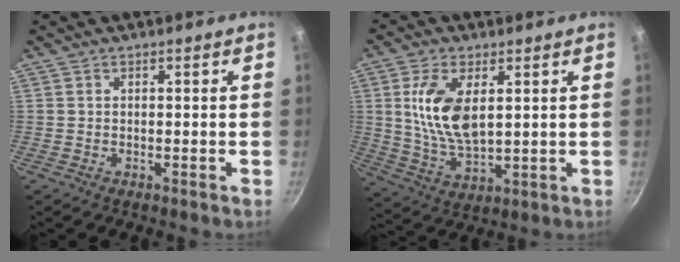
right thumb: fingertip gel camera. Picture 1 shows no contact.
{"total": 12.1, "force": [2.9, 6.1, 10.1], "torque": [-0.190, -0.016, 0.064]}